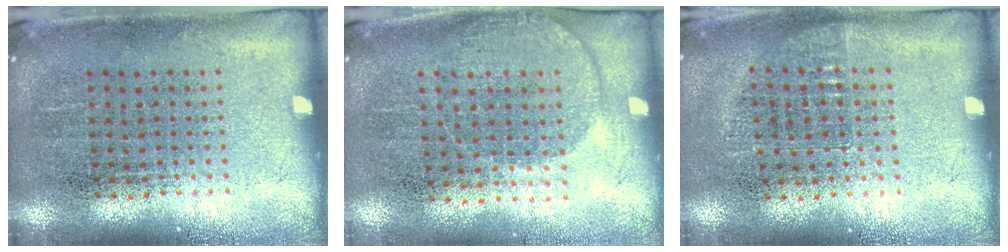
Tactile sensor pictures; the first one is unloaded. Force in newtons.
{"total": 1.4, "press": 1.2, "slide": 0.6}
{"total": 0.7, "press": 0.6, "slide": 0.3}